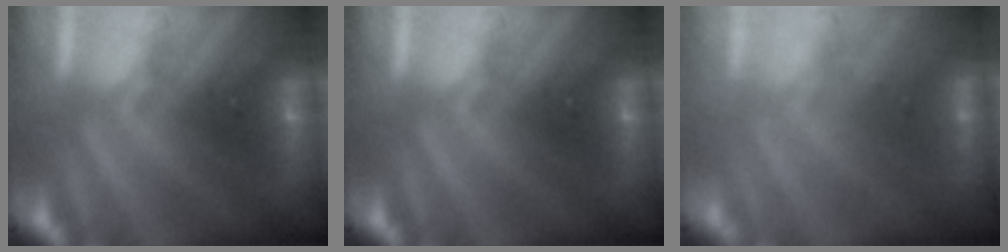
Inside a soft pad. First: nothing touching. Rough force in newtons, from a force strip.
{"total": 0.0}
{"total": 2.4}